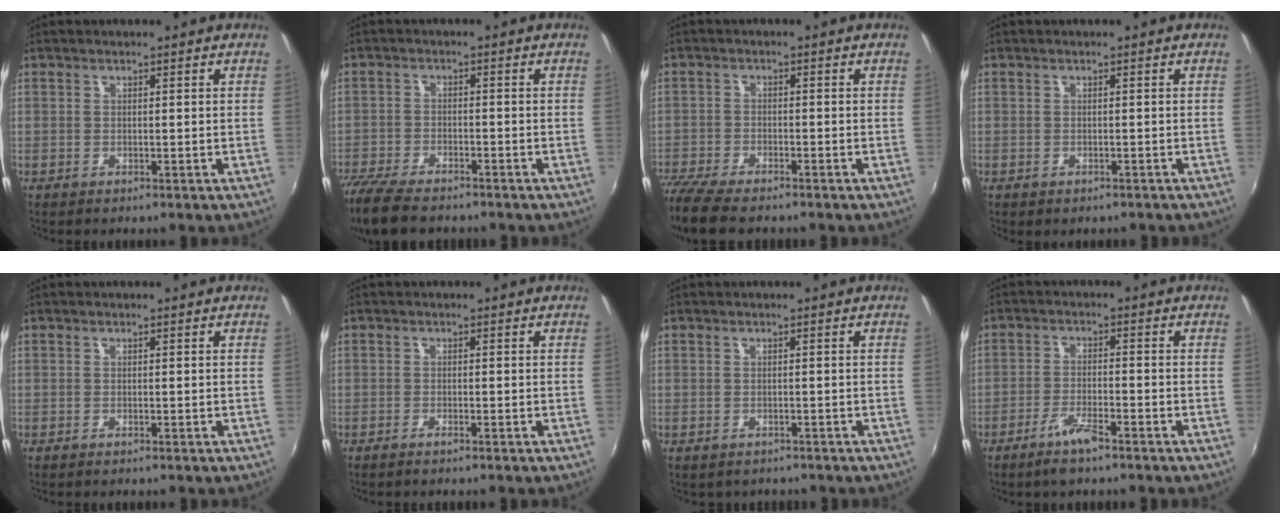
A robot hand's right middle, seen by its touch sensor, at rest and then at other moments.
{"total": 11.8, "force": [-9.9, 3.3, 5.5], "torque": [-0.143, -0.036, -0.179]}
{"total": 9.3, "force": [-8.0, 1.9, 4.5], "torque": [-0.121, -0.038, -0.147]}
{"total": 1.1, "force": [-0.8, 0.7, 0.4], "torque": [-0.010, -0.005, -0.009]}
{"total": 0.0}
{"total": 1.1, "force": [-0.9, 0.0, 0.6], "torque": [-0.016, -0.002, -0.020]}
{"total": 1.3, "force": [-0.8, 1.0, 0.2], "torque": [-0.009, -0.003, -0.008]}
{"total": 5.3, "force": [-3.8, 1.1, 3.6], "torque": [-0.085, -0.006, -0.071]}